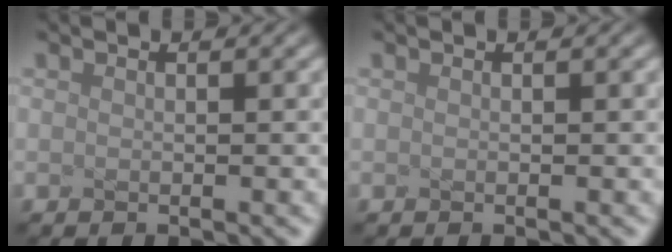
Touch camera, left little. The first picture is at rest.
{"total": 0.0}